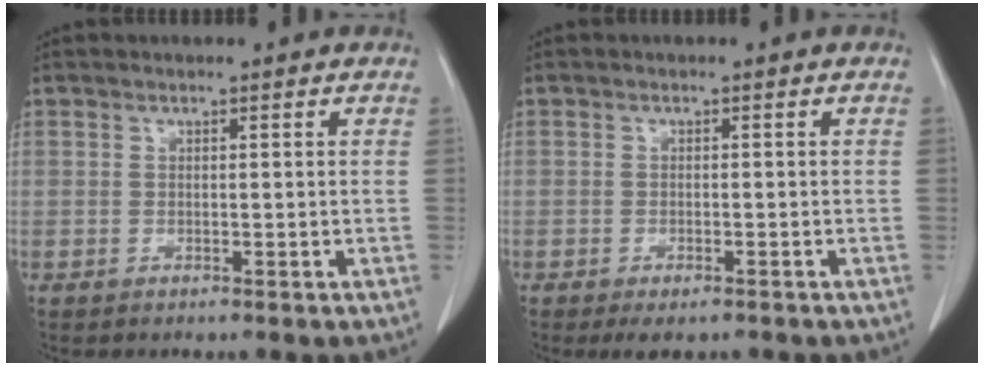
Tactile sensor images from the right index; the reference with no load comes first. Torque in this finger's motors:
{"motor_torque": [0.38, -0.32, 0.15, 0.04]}